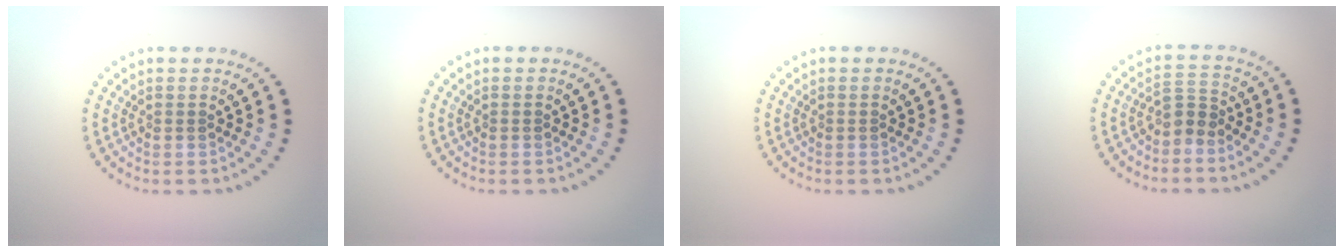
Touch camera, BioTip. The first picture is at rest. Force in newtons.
{"total": 0.0}
{"total": 0.0}
{"total": 2.2, "press": 1.6, "slide": 1.5}